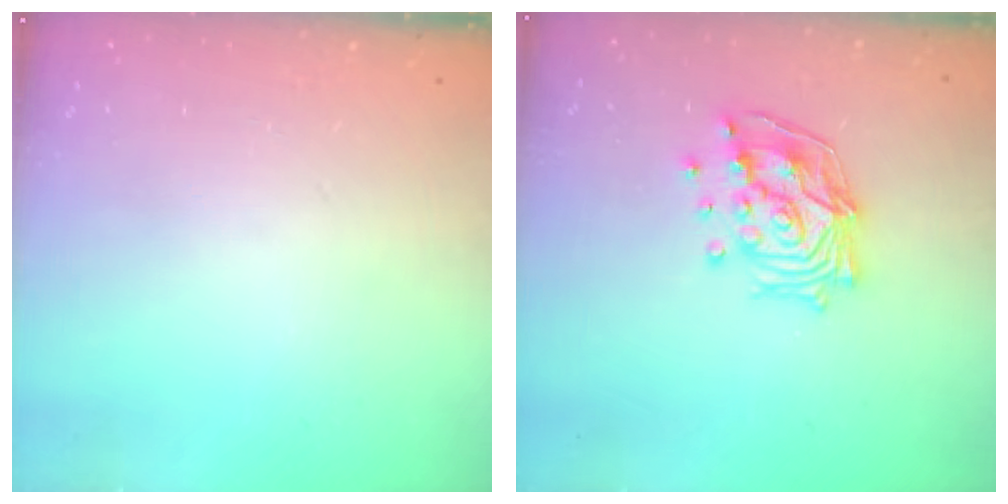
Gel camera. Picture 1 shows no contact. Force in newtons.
{"total": 15.4, "press": 15.2, "slide": 1.9}